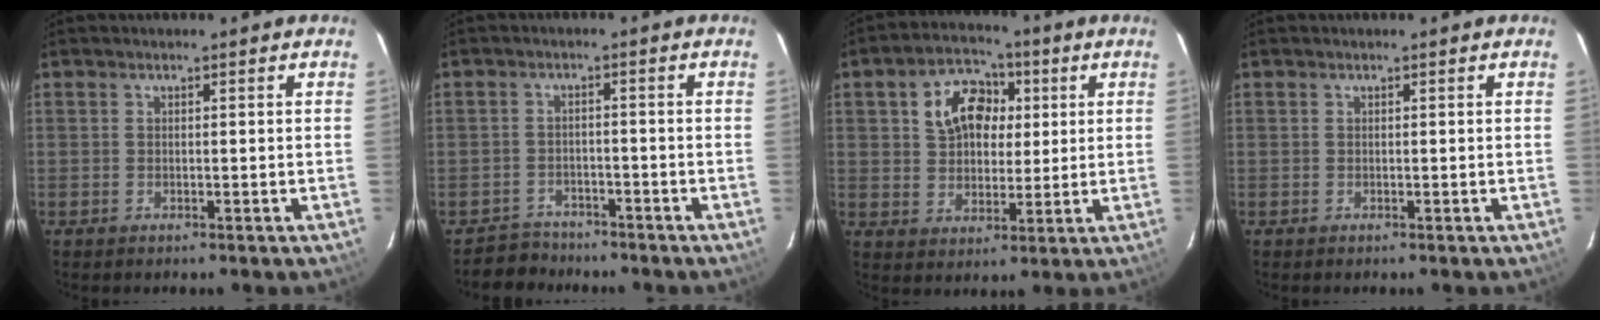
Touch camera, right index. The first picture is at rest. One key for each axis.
{"total": 4.6, "fx": -3.8, "fy": 2.4, "fz": -0.3, "tx": -0.004, "ty": 0.017, "tz": -0.063}
{"total": 10.7, "fx": 3.0, "fy": 8.0, "fz": 6.5, "tx": -0.132, "ty": 0.036, "tz": 0.056}
{"total": 0.0}